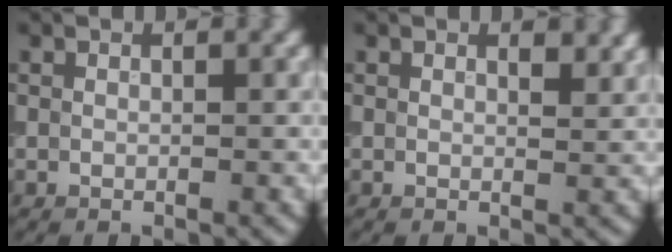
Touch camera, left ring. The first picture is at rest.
{"total": 1.5, "force": [1.1, 0.4, 1.0], "torque": [-0.010, -0.001, 0.019]}